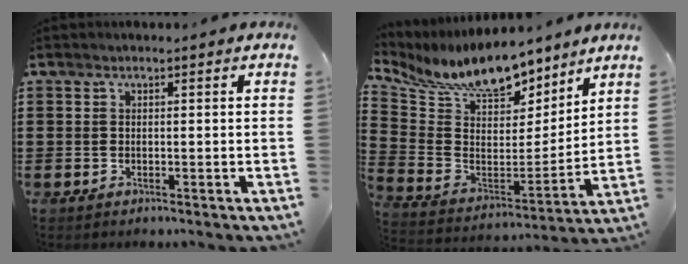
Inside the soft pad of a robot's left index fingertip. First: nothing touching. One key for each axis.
{"total": 11.1, "fx": 9.4, "fy": 3.8, "fz": 4.5, "tx": -0.115, "ty": -0.056, "tz": 0.169}